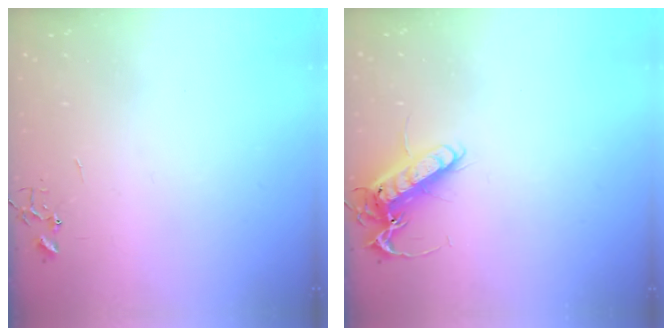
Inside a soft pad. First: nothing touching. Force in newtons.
{"total": 14.4, "press": 14.2, "slide": 2.2}